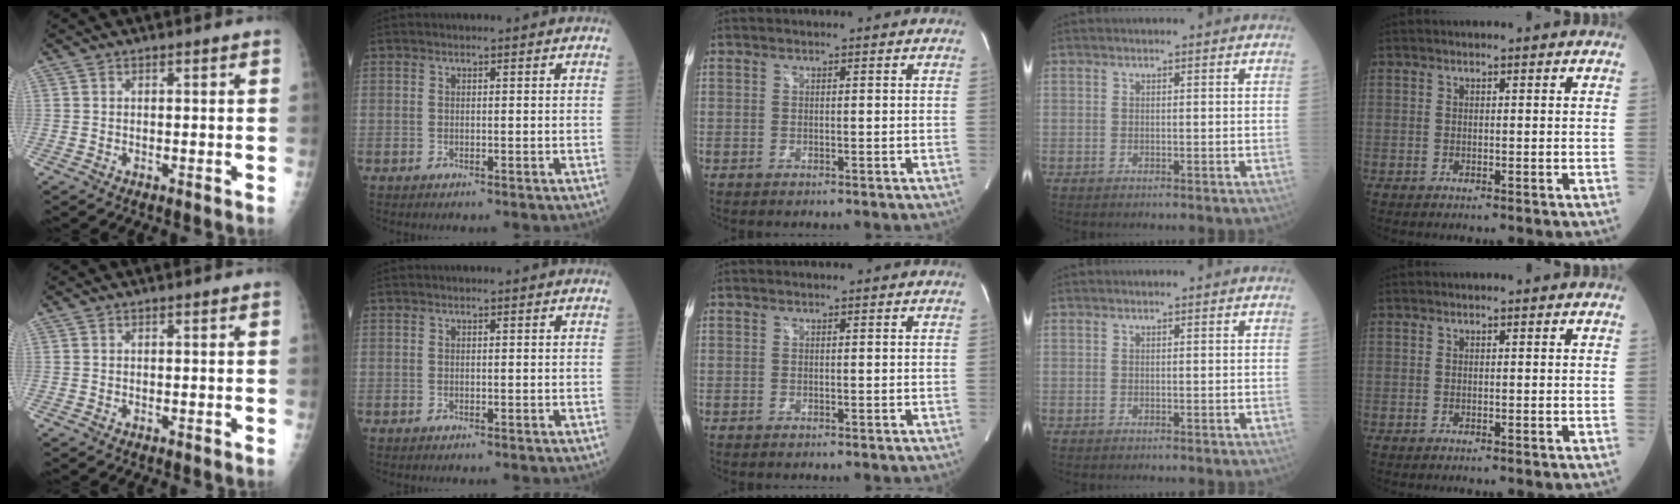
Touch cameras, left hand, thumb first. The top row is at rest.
{}